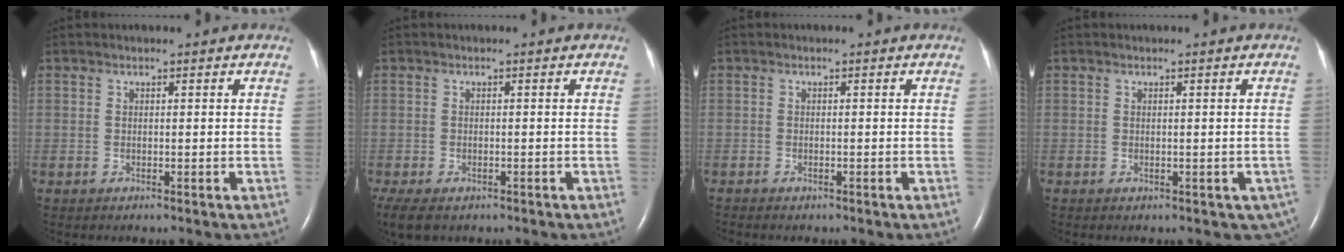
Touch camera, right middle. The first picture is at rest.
{"total": 7.4, "force": [-4.8, 4.0, 4.0], "torque": [-0.098, -0.015, -0.073]}
{"total": 0.9, "force": [-0.7, 0.3, 0.4], "torque": [-0.009, -0.001, -0.010]}
{"total": 2.5, "force": [-0.9, 1.7, 1.6], "torque": [-0.004, -0.001, -0.006]}